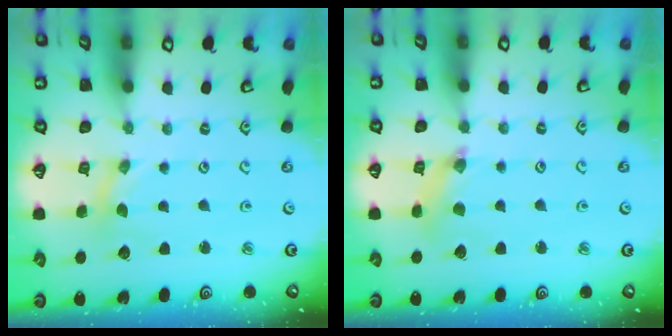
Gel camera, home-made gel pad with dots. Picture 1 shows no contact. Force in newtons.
{"total": 2.7, "press": 2.6, "slide": 0.4}